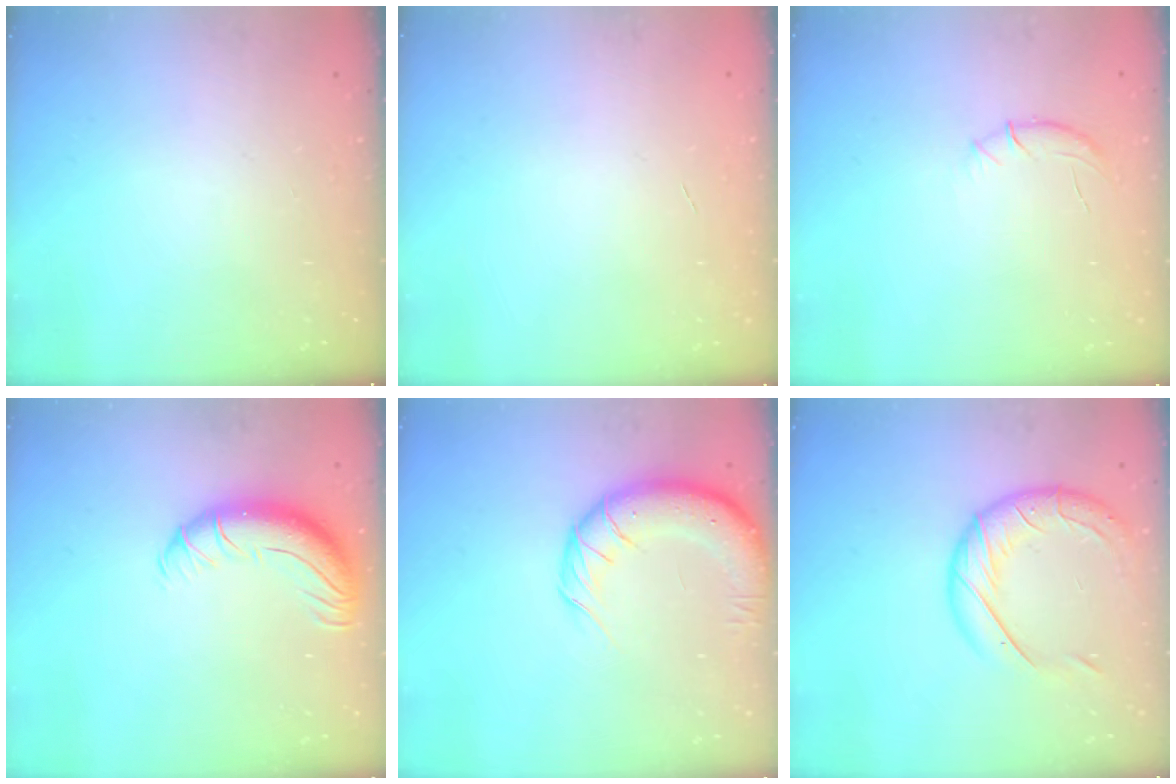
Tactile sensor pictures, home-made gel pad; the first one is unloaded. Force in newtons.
{"total": 0.0}
{"total": 6.4, "press": 6.2, "slide": 1.7}
{"total": 11.5, "press": 11.4, "slide": 1.7}
{"total": 12.0, "press": 11.6, "slide": 3.0}
{"total": 16.0, "press": 15.8, "slide": 2.1}